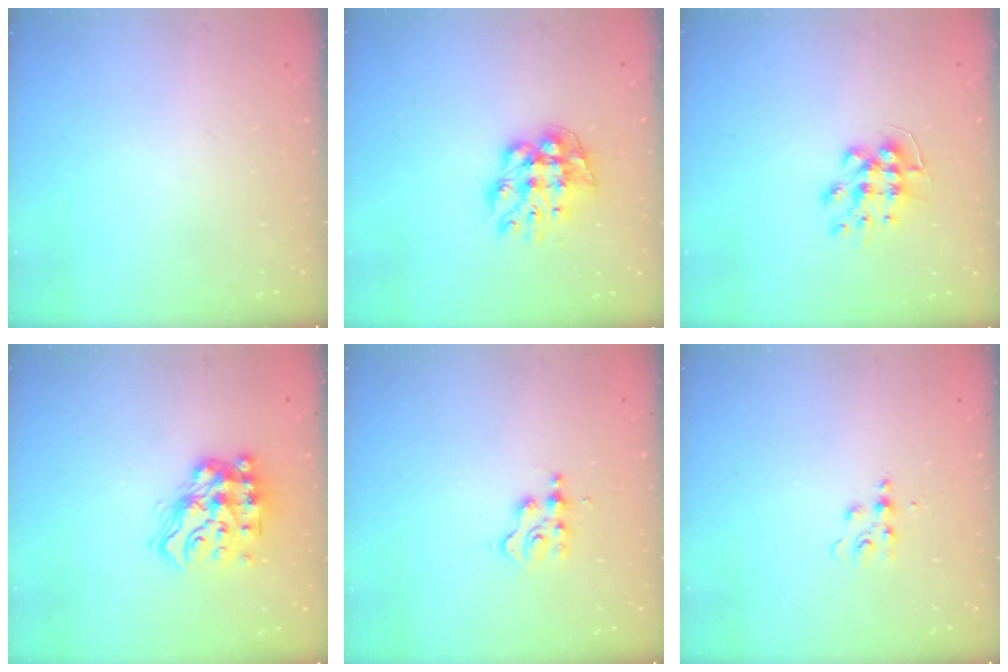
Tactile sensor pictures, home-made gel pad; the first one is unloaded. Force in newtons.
{"total": 10.1, "press": 10.0, "slide": 0.8}
{"total": 8.6, "press": 8.6, "slide": 0.6}
{"total": 15.6, "press": 15.5, "slide": 1.6}
{"total": 2.7, "press": 2.6, "slide": 0.4}
{"total": 4.7, "press": 4.7, "slide": 0.5}